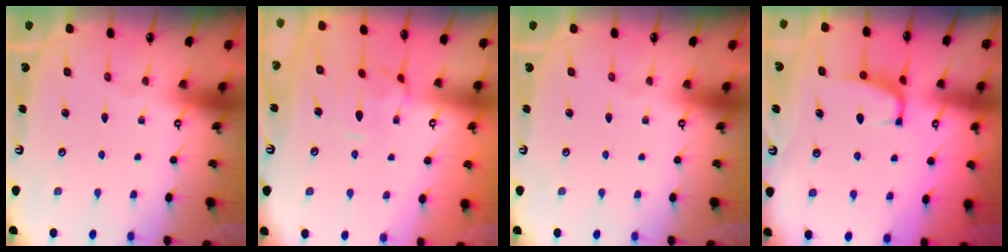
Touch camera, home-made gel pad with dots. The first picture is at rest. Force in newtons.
{"total": 1.1, "press": 0.8, "slide": 0.7}
{"total": 0.0}
{"total": 1.5, "press": 1.3, "slide": 0.7}